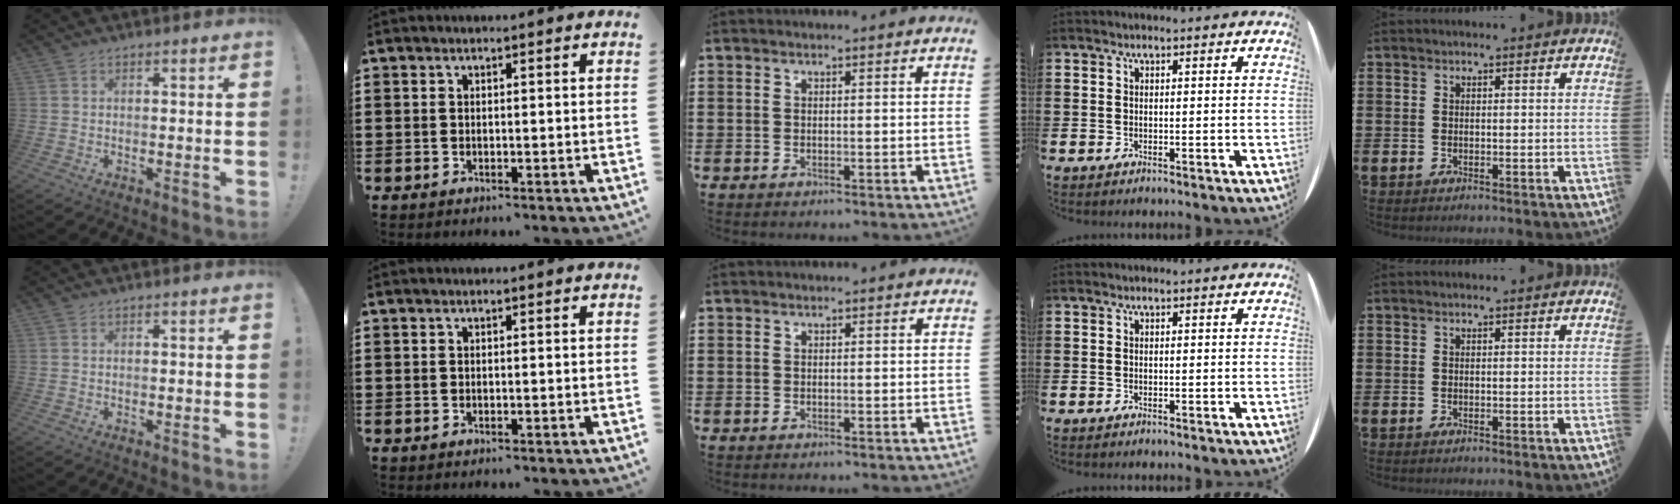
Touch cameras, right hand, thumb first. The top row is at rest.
{}